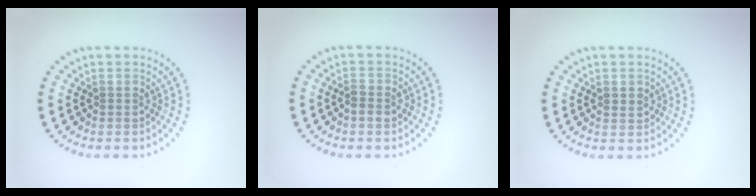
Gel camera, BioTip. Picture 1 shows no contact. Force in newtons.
{"total": 1.4, "press": 1.4, "slide": 0.4}
{"total": 0.7, "press": 0.7, "slide": 0.0}